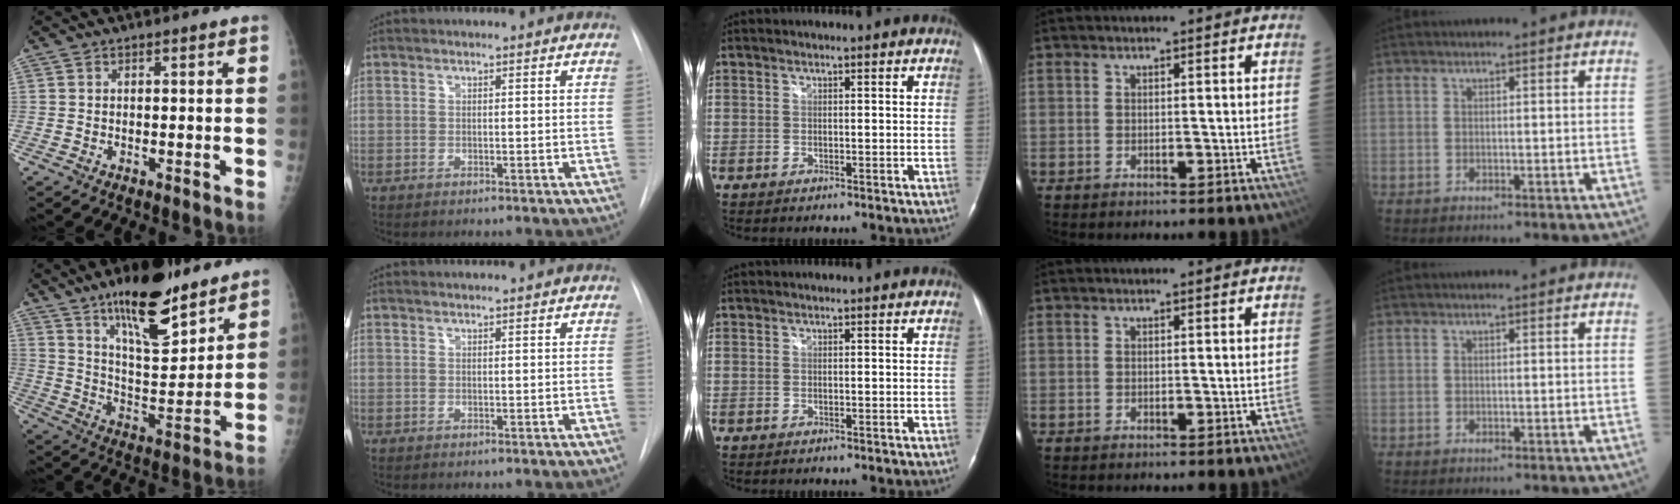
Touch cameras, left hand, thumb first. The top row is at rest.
{"thumb": {"total": 19.0, "force": [13.2, 6.3, 12.2], "torque": [-0.158, -0.082, 0.221]}, "index": {"total": 1.5, "force": [1.5, -0.1, 0.3], "torque": [-0.005, 0.017, 0.027]}}